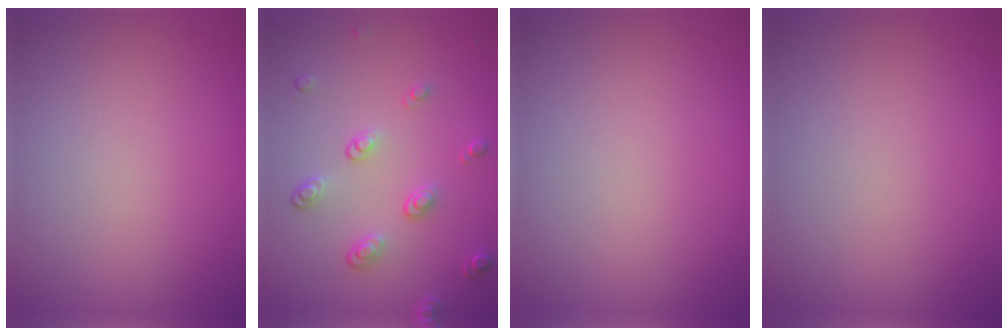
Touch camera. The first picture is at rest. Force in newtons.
{"total": 2.6, "press": 1.7, "slide": 2.0}
{"total": 0.0}
{"total": 0.0}